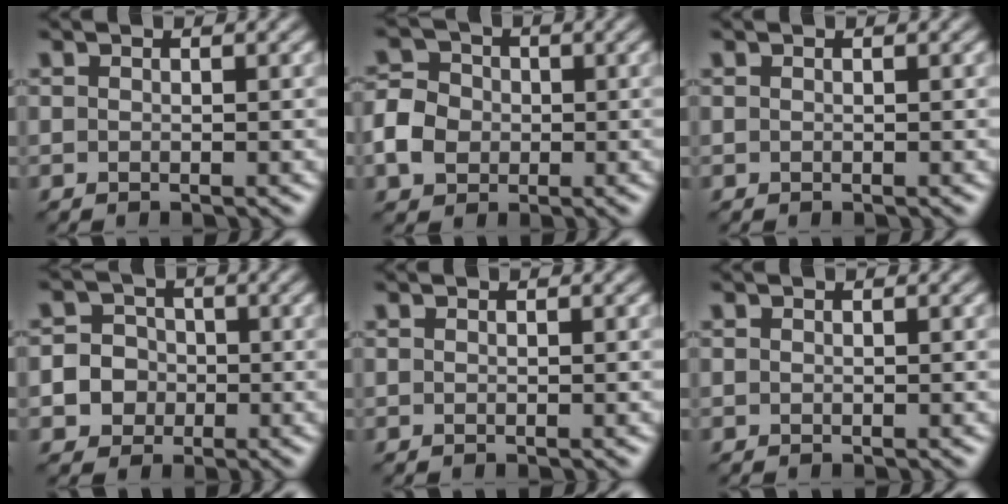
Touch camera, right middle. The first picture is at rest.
{"total": 4.4, "force": [-0.9, 3.8, 2.1], "torque": [-0.047, 0.006, -0.022]}
{"total": 0.0}
{"total": 6.2, "force": [-1.6, 5.8, 1.5], "torque": [-0.013, 0.005, -0.053]}
{"total": 0.0}
{"total": 0.0}